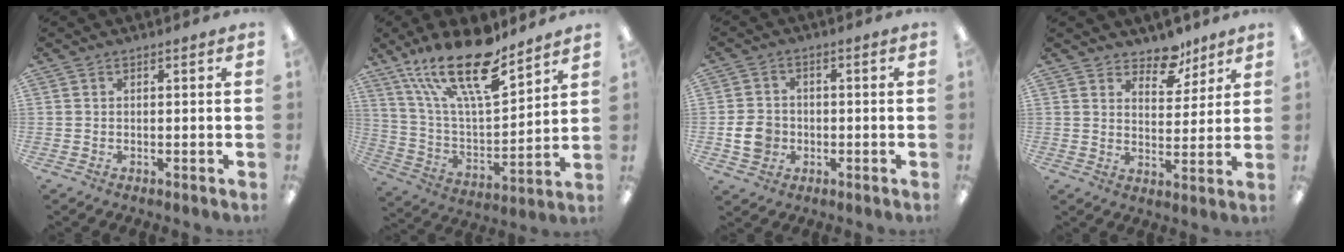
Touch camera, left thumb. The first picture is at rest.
{"total": 22.8, "force": [15.6, 7.6, 14.8], "torque": [-0.275, -0.091, 0.269]}
{"total": 6.5, "force": [-1.5, 5.5, 3.2], "torque": [-0.059, 0.008, -0.025]}
{"total": 8.2, "force": [6.3, 4.5, 2.6], "torque": [-0.026, -0.040, 0.112]}